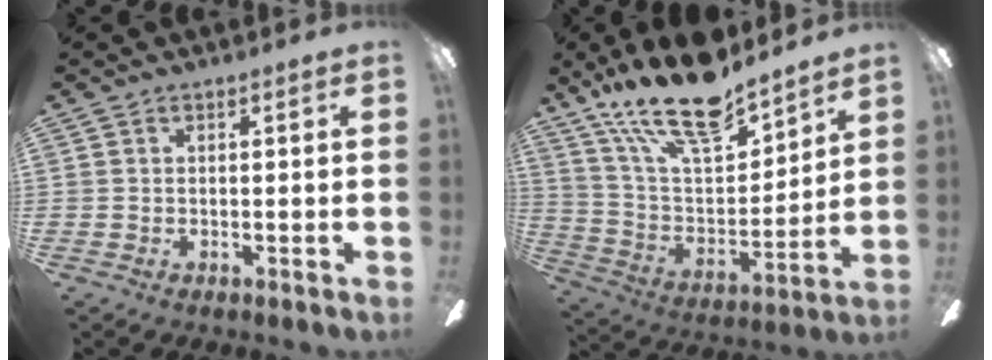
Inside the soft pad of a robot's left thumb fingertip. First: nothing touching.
{"total": 20.8, "force": [16.2, 6.9, 11.0], "torque": [-0.214, -0.100, 0.288]}